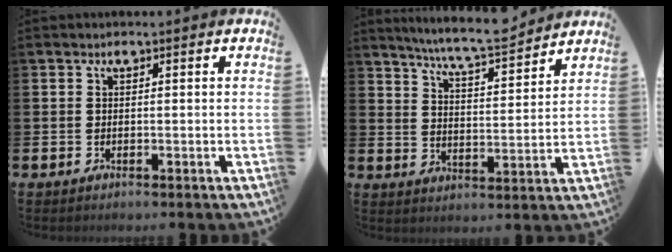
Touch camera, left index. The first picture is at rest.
{"total": 7.5, "force": [7.2, 0.1, 2.3], "torque": [-0.065, -0.042, 0.126]}